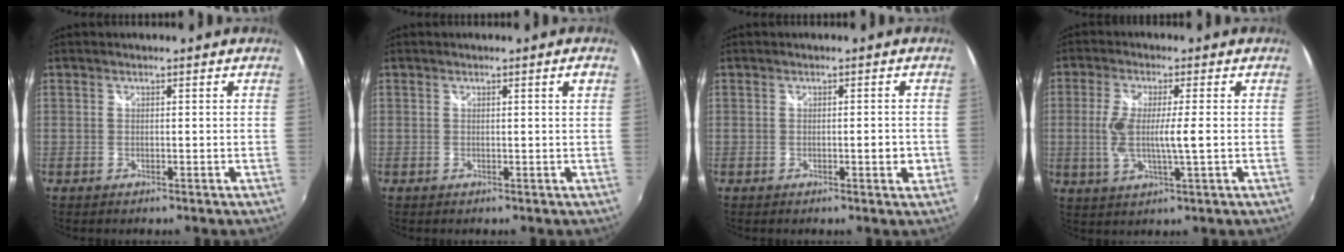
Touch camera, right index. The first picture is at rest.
{"total": 1.4, "force": [0.5, -0.4, 1.3], "torque": [-0.018, 0.002, 0.007]}
{"total": 2.2, "force": [-0.5, 0.7, 2.0], "torque": [-0.027, 0.003, -0.004]}
{"total": 8.0, "force": [-0.6, 1.3, 7.9], "torque": [-0.153, -0.010, -0.010]}